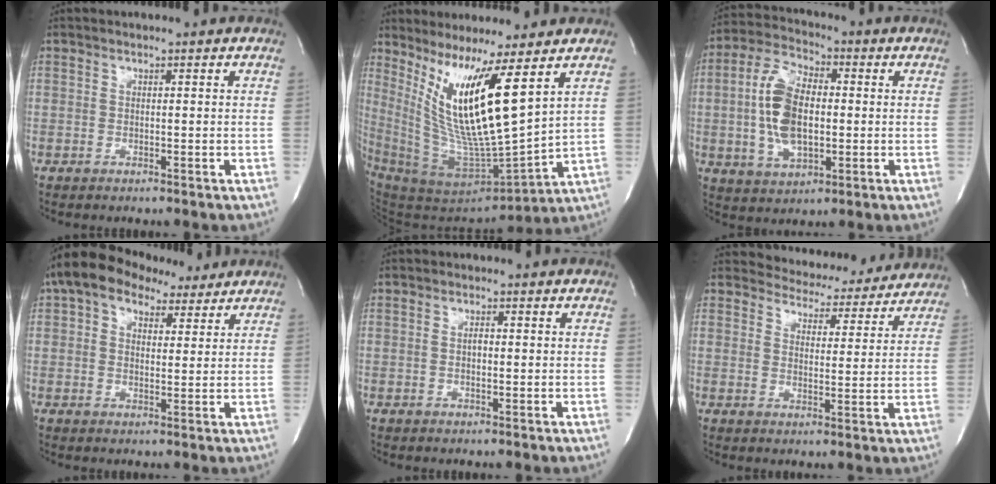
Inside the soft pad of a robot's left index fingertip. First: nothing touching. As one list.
[{"total": 14.9, "force": [7.2, 0.1, 13.1], "torque": [-0.264, -0.033, 0.144]}, {"total": 11.6, "force": [-0.3, 5.8, 10.1], "torque": [-0.217, 0.011, -0.002]}, {"total": 9.4, "force": [6.2, 5.0, 4.9], "torque": [-0.084, 0.039, 0.103]}, {"total": 1.7, "force": [-0.1, 0.6, 1.6], "torque": [-0.033, 0.002, 0.000]}, {"total": 10.9, "force": [10.4, 3.1, 0.6], "torque": [0.006, -0.004, 0.121]}]